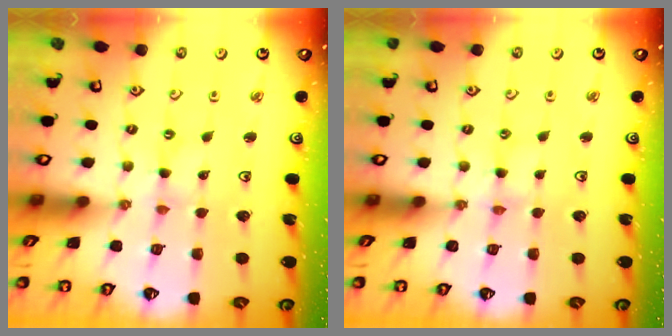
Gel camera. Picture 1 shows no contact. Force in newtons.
{"total": 2.8, "press": 2.8, "slide": 0.4}